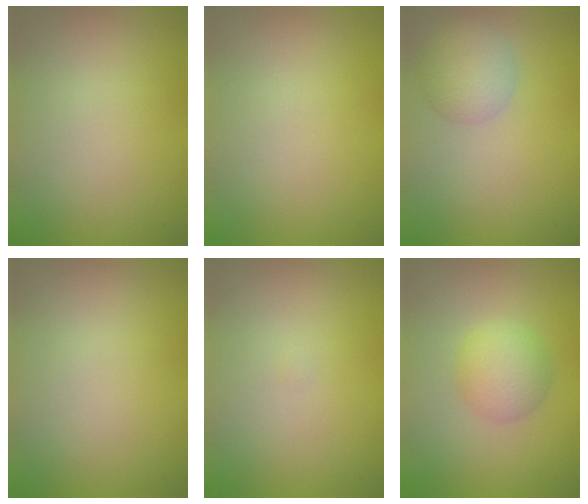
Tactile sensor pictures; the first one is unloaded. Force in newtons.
{"total": 0.0}
{"total": 3.4, "press": 3.4, "slide": 0.2}
{"total": 0.0}
{"total": 0.0}
{"total": 3.0, "press": 3.0, "slide": 0.1}